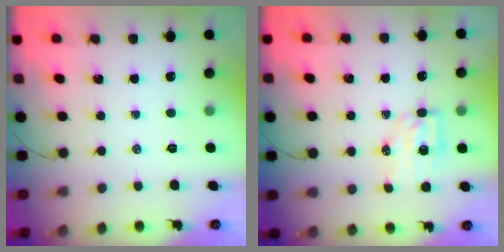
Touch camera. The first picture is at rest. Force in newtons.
{"total": 5.7, "press": 5.6, "slide": 1.0}